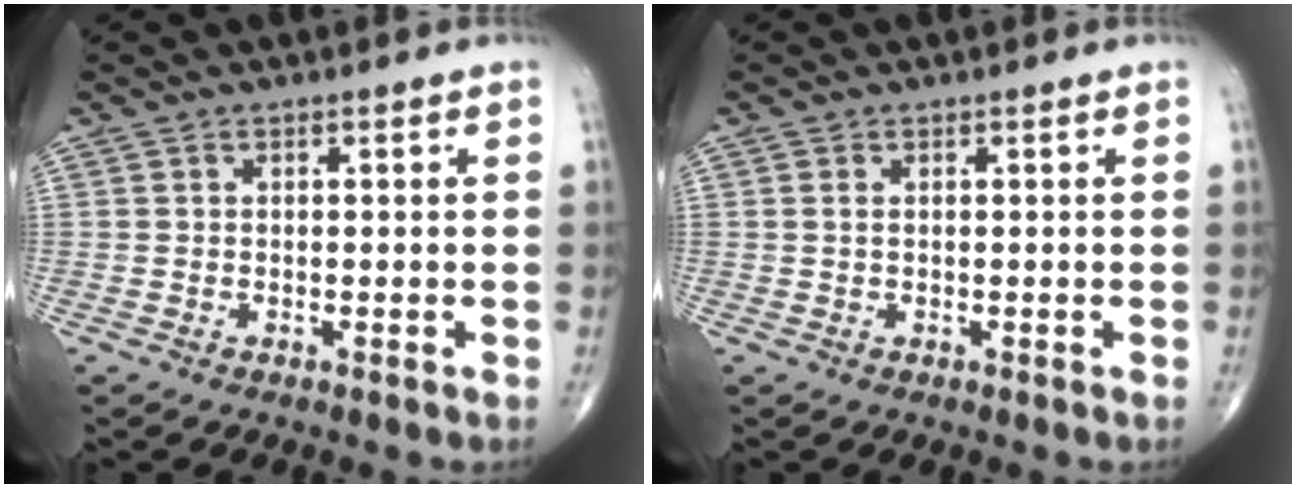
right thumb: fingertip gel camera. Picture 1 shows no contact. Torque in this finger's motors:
{"motor_torque": [-0.21, -0.07, 0.17, 0.21, -0.02]}